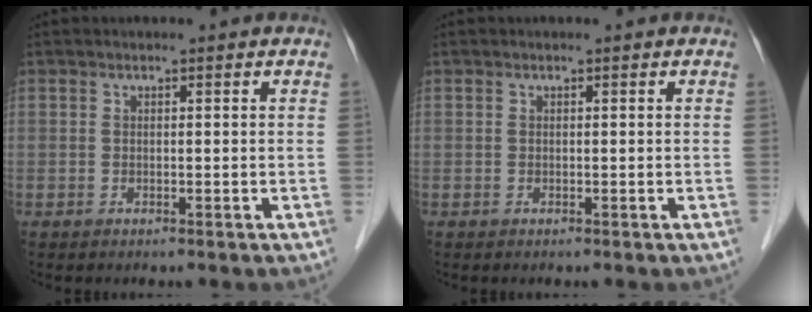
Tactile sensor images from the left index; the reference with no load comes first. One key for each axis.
{"total": 0.0}